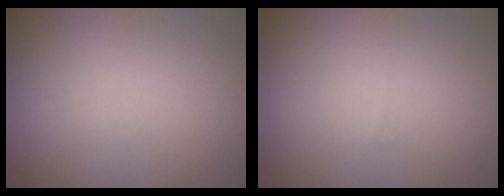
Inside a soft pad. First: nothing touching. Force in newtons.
{"total": 0.0}